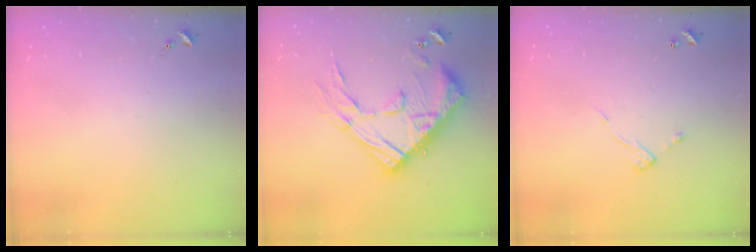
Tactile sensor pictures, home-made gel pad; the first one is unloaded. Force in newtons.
{"total": 24.5, "press": 24.4, "slide": 2.2}
{"total": 6.4, "press": 6.4, "slide": 0.2}